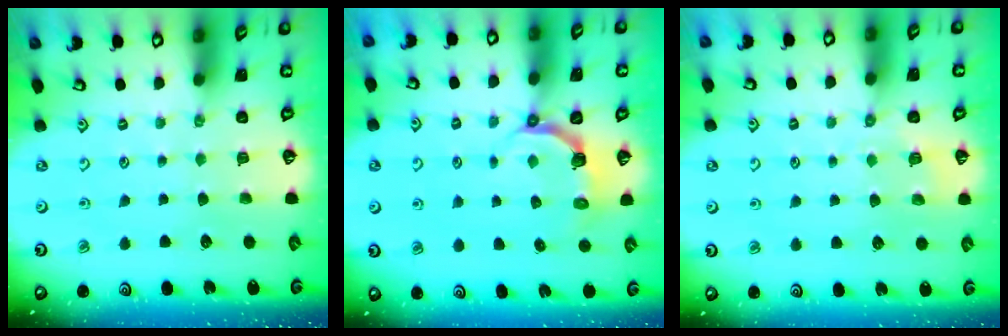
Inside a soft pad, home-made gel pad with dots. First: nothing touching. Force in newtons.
{"total": 5.0, "press": 3.4, "slide": 3.7}
{"total": 3.3, "press": 3.0, "slide": 1.5}